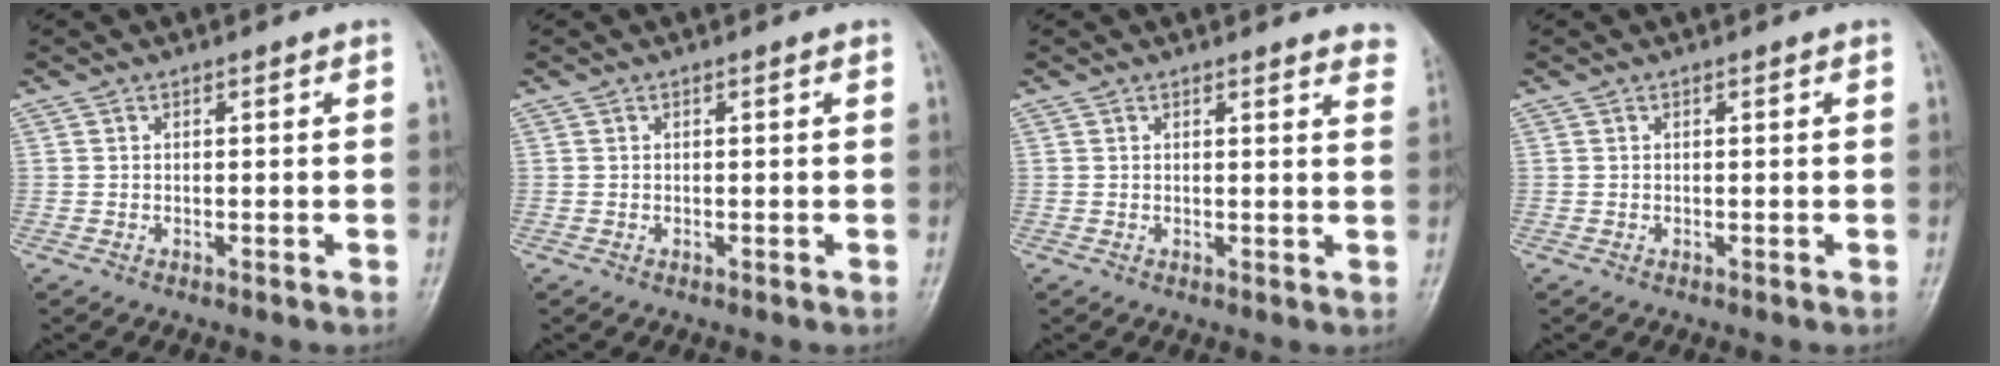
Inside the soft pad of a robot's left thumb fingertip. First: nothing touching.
{"total": 0.0}
{"total": 5.2, "force": [4.9, 1.1, 1.3], "torque": [0.007, -0.022, 0.032]}
{"total": 0.0}